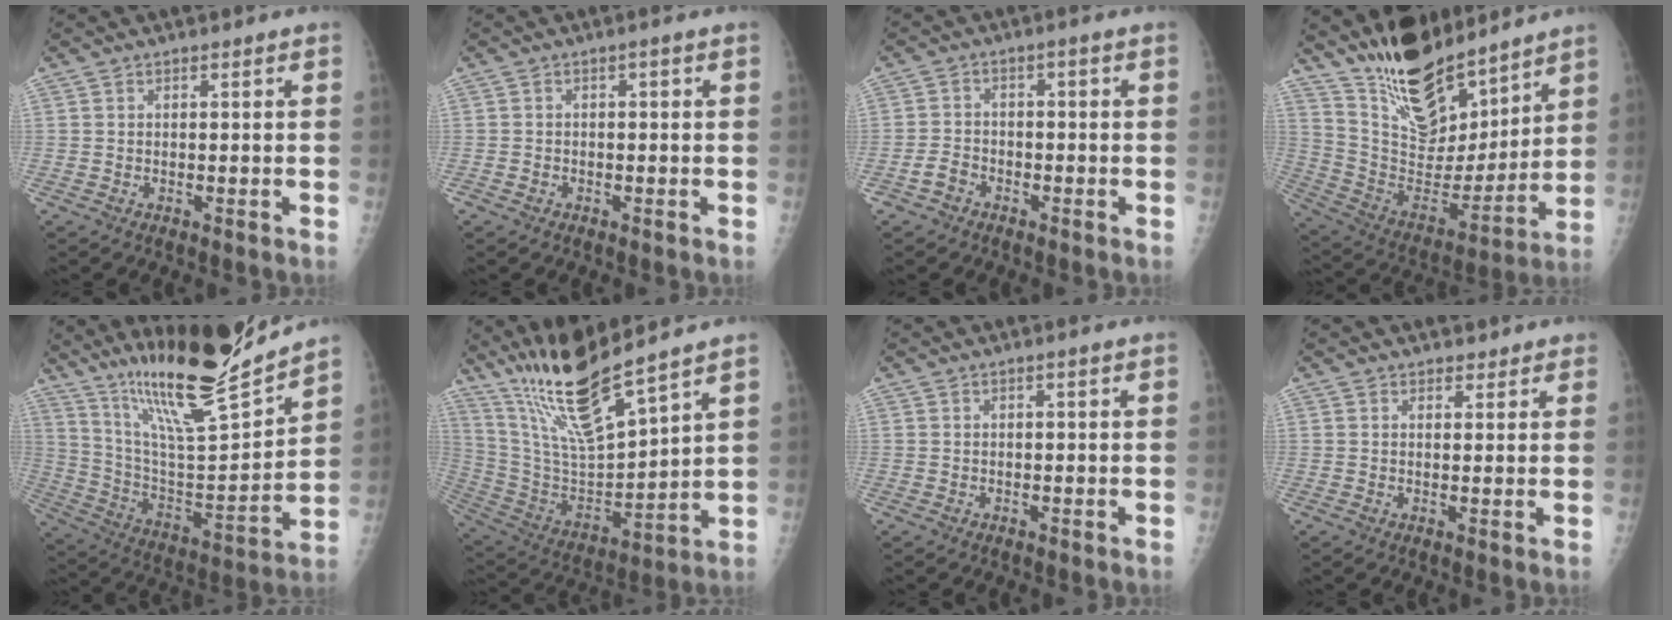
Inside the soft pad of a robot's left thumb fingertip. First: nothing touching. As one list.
[{"total": 1.1, "force": [-0.6, 0.9, 0.2], "torque": [0.005, 0.005, -0.013]}, {"total": 3.4, "force": [-2.1, 2.5, 1.1], "torque": [-0.011, 0.017, -0.041]}, {"total": 21.3, "force": [16.9, 8.5, 9.7], "torque": [-0.124, -0.103, 0.300]}, {"total": 21.5, "force": [17.7, 2.1, 12.0], "torque": [-0.173, -0.098, 0.313]}, {"total": 17.0, "force": [13.8, 1.8, 9.9], "torque": [-0.173, -0.076, 0.279]}, {"total": 0.0}, {"total": 2.2, "force": [1.6, 1.4, 0.0], "torque": [0.021, -0.007, 0.015]}]